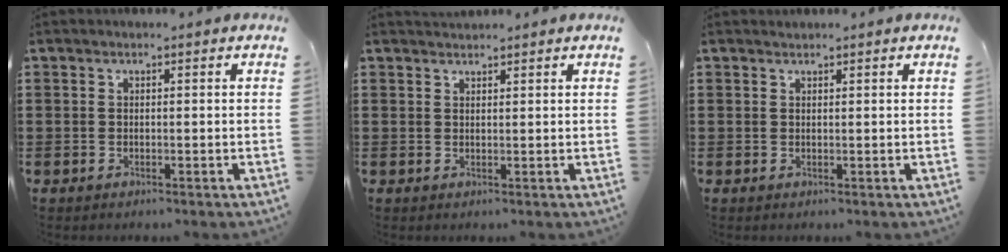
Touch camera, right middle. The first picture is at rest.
{"total": 1.3, "force": [1.3, 0.1, 0.0], "torque": [-0.002, 0.000, 0.024]}
{"total": 0.6, "force": [0.6, 0.0, -0.2], "torque": [0.002, -0.001, 0.011]}